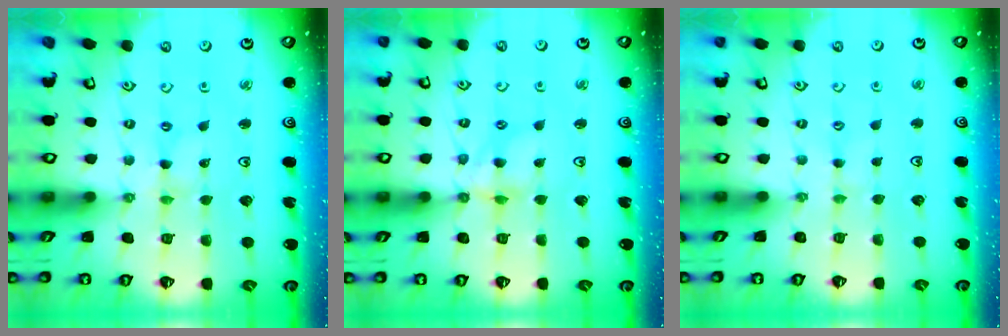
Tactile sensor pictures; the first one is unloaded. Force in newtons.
{"total": 7.7, "press": 7.6, "slide": 0.8}
{"total": 1.7, "press": 1.7, "slide": 0.3}